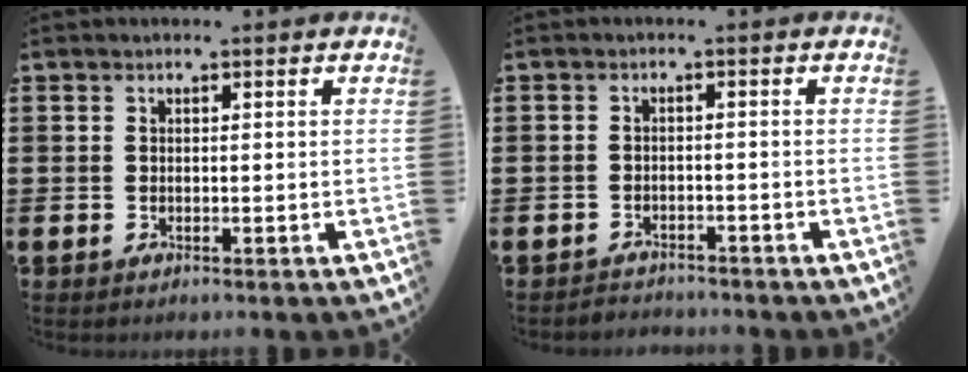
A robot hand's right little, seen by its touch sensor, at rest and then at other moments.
{"total": 1.6, "force": [-1.5, 0.1, -0.3], "torque": [-0.001, 0.004, -0.036]}